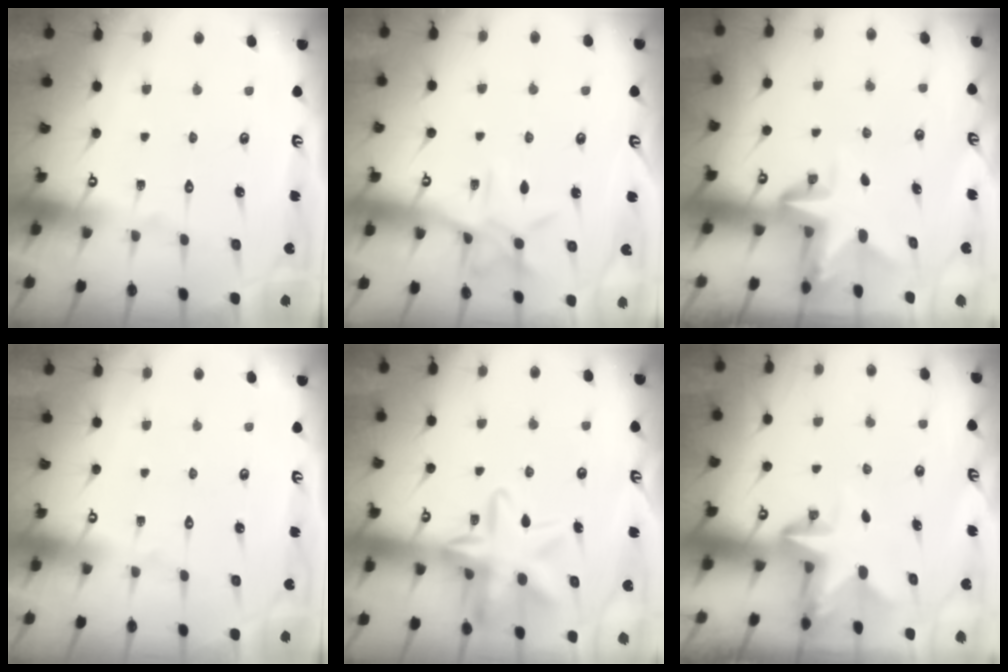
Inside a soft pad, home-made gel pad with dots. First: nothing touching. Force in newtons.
{"total": 8.1, "press": 8.1, "slide": 0.2}
{"total": 3.3, "press": 3.2, "slide": 0.3}
{"total": 0.0}
{"total": 15.5, "press": 15.5, "slide": 1.4}
{"total": 2.9, "press": 2.8, "slide": 0.5}